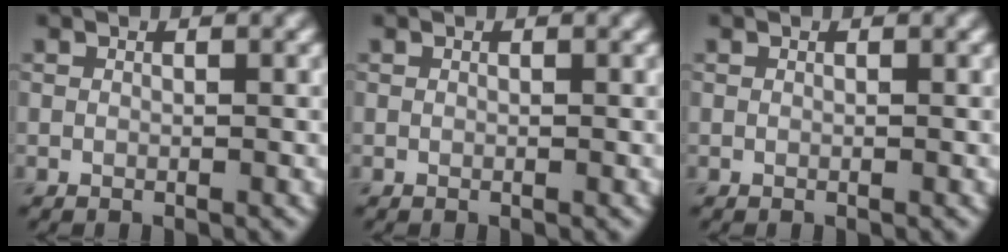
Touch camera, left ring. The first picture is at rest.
{"total": 0.0}
{"total": 0.0}